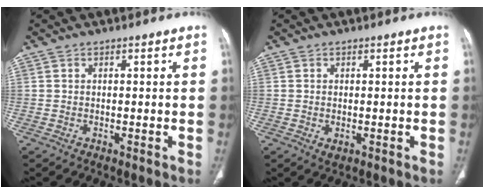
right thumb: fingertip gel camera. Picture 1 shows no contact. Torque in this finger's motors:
{"motor_torque": [-0.25, 0.21, 0.15, 0.41, 0.08]}